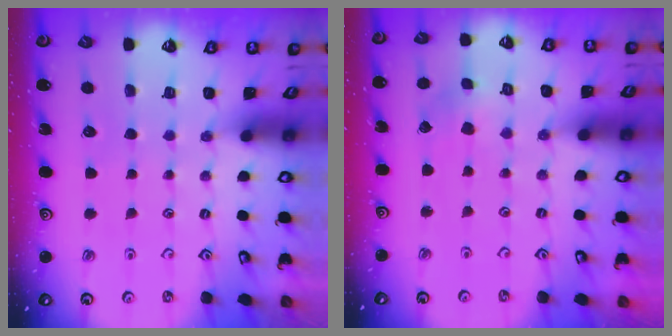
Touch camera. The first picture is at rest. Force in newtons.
{"total": 1.8, "press": 1.8, "slide": 0.2}